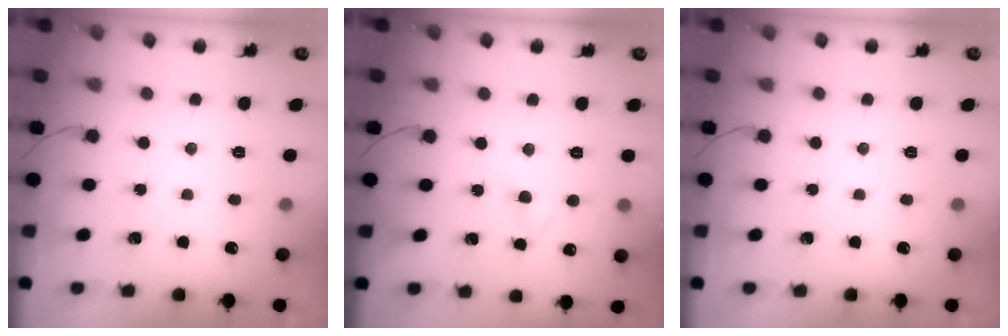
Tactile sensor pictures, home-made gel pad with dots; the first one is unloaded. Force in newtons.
{"total": 2.4, "press": 2.1, "slide": 1.1}
{"total": 0.0}